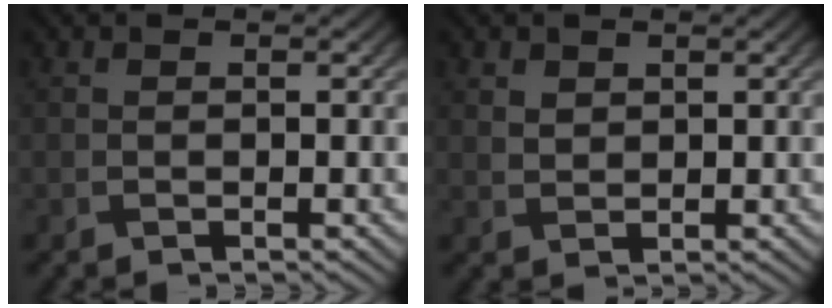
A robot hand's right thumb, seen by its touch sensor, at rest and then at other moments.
{"total": 1.8, "force": [1.2, 1.2, 0.7], "torque": [-0.021, -0.004, 0.024]}